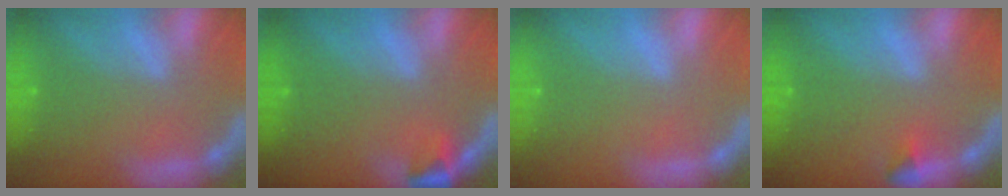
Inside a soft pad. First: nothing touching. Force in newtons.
{"total": 1.9}
{"total": 0.0}
{"total": 0.9}